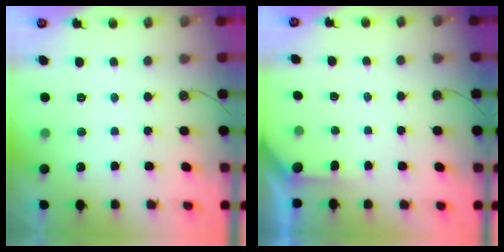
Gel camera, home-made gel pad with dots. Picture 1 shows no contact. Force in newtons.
{"total": 2.2, "press": 2.2, "slide": 0.2}